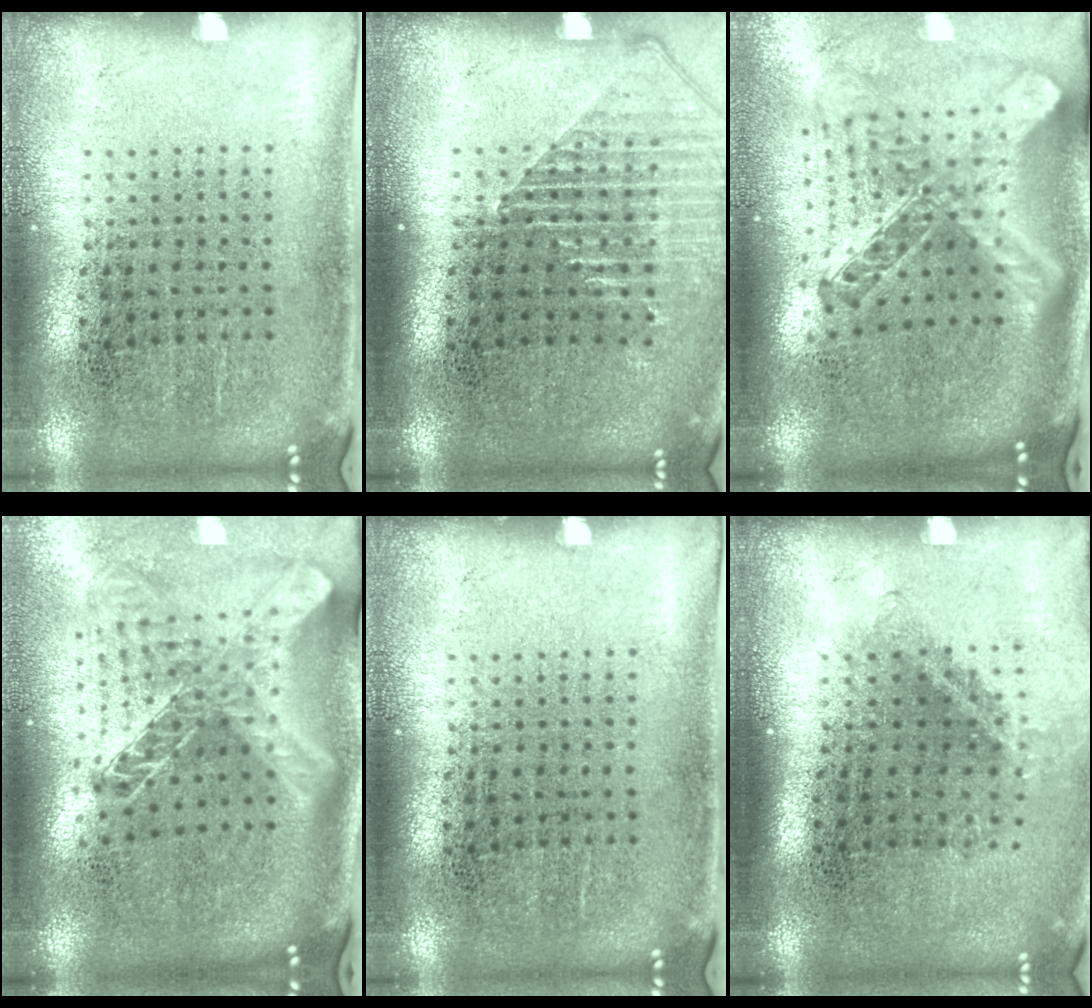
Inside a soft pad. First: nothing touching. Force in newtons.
{"total": 1.5, "press": 1.3, "slide": 0.6}
{"total": 2.7, "press": 2.0, "slide": 1.9}
{"total": 1.9, "press": 1.6, "slide": 1.1}
{"total": 0.0}
{"total": 1.5, "press": 1.0, "slide": 1.0}